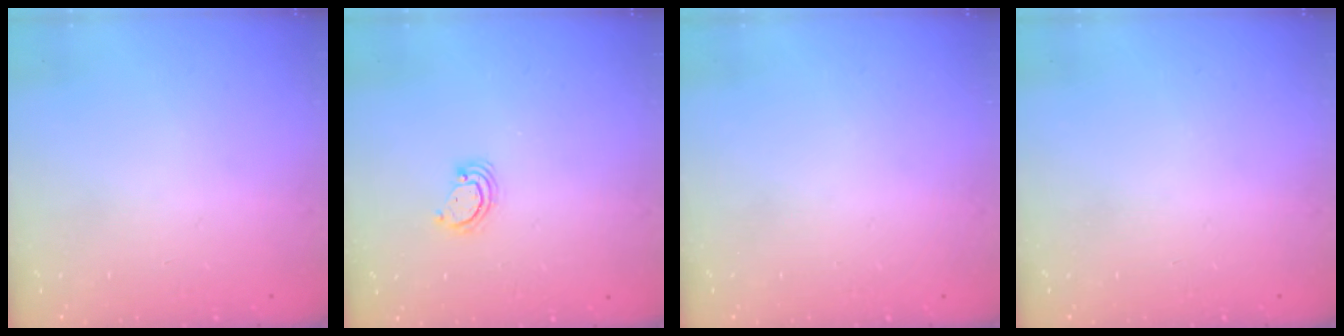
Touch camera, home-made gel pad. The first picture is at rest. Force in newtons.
{"total": 2.6, "press": 2.6, "slide": 0.3}
{"total": 0.0}
{"total": 0.0}